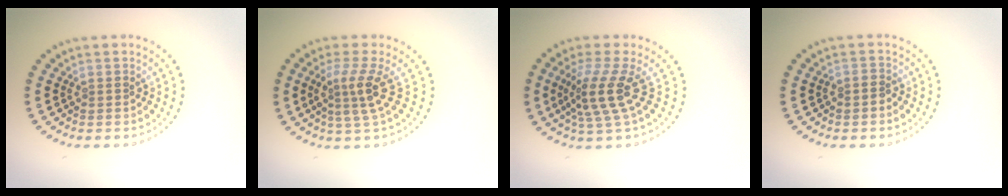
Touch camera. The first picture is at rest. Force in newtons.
{"total": 3.1, "press": 2.3, "slide": 2.1}
{"total": 3.8, "press": 2.7, "slide": 2.7}
{"total": 0.7, "press": 0.5, "slide": 0.5}